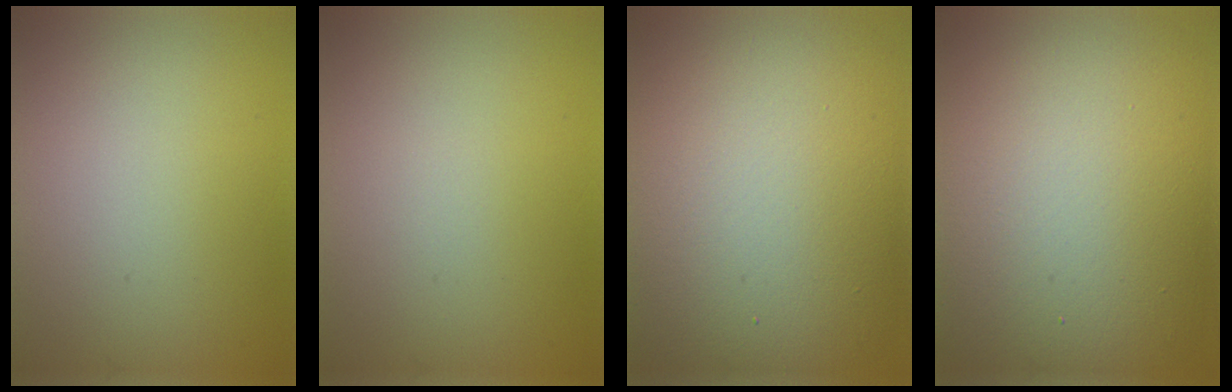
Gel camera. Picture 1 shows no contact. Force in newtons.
{"total": 0.0}
{"total": 17.8, "press": 17.7, "slide": 1.7}
{"total": 17.6, "press": 17.6, "slide": 0.7}